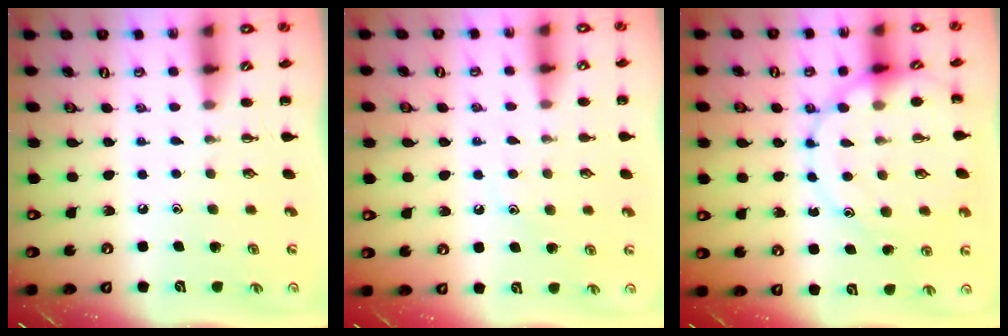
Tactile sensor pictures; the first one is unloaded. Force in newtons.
{"total": 8.1, "press": 8.0, "slide": 1.4}
{"total": 13.0, "press": 12.9, "slide": 1.6}